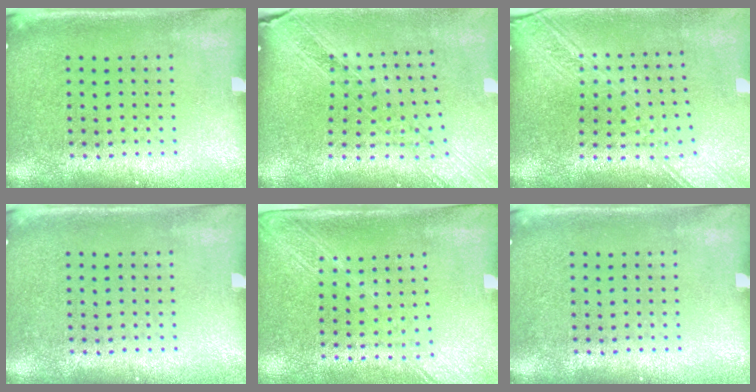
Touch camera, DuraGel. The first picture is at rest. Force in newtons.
{"total": 1.6, "press": 1.5, "slide": 0.6}
{"total": 2.7, "press": 2.2, "slide": 1.5}
{"total": 0.0}
{"total": 2.0, "press": 1.7, "slide": 1.1}
{"total": 0.0}